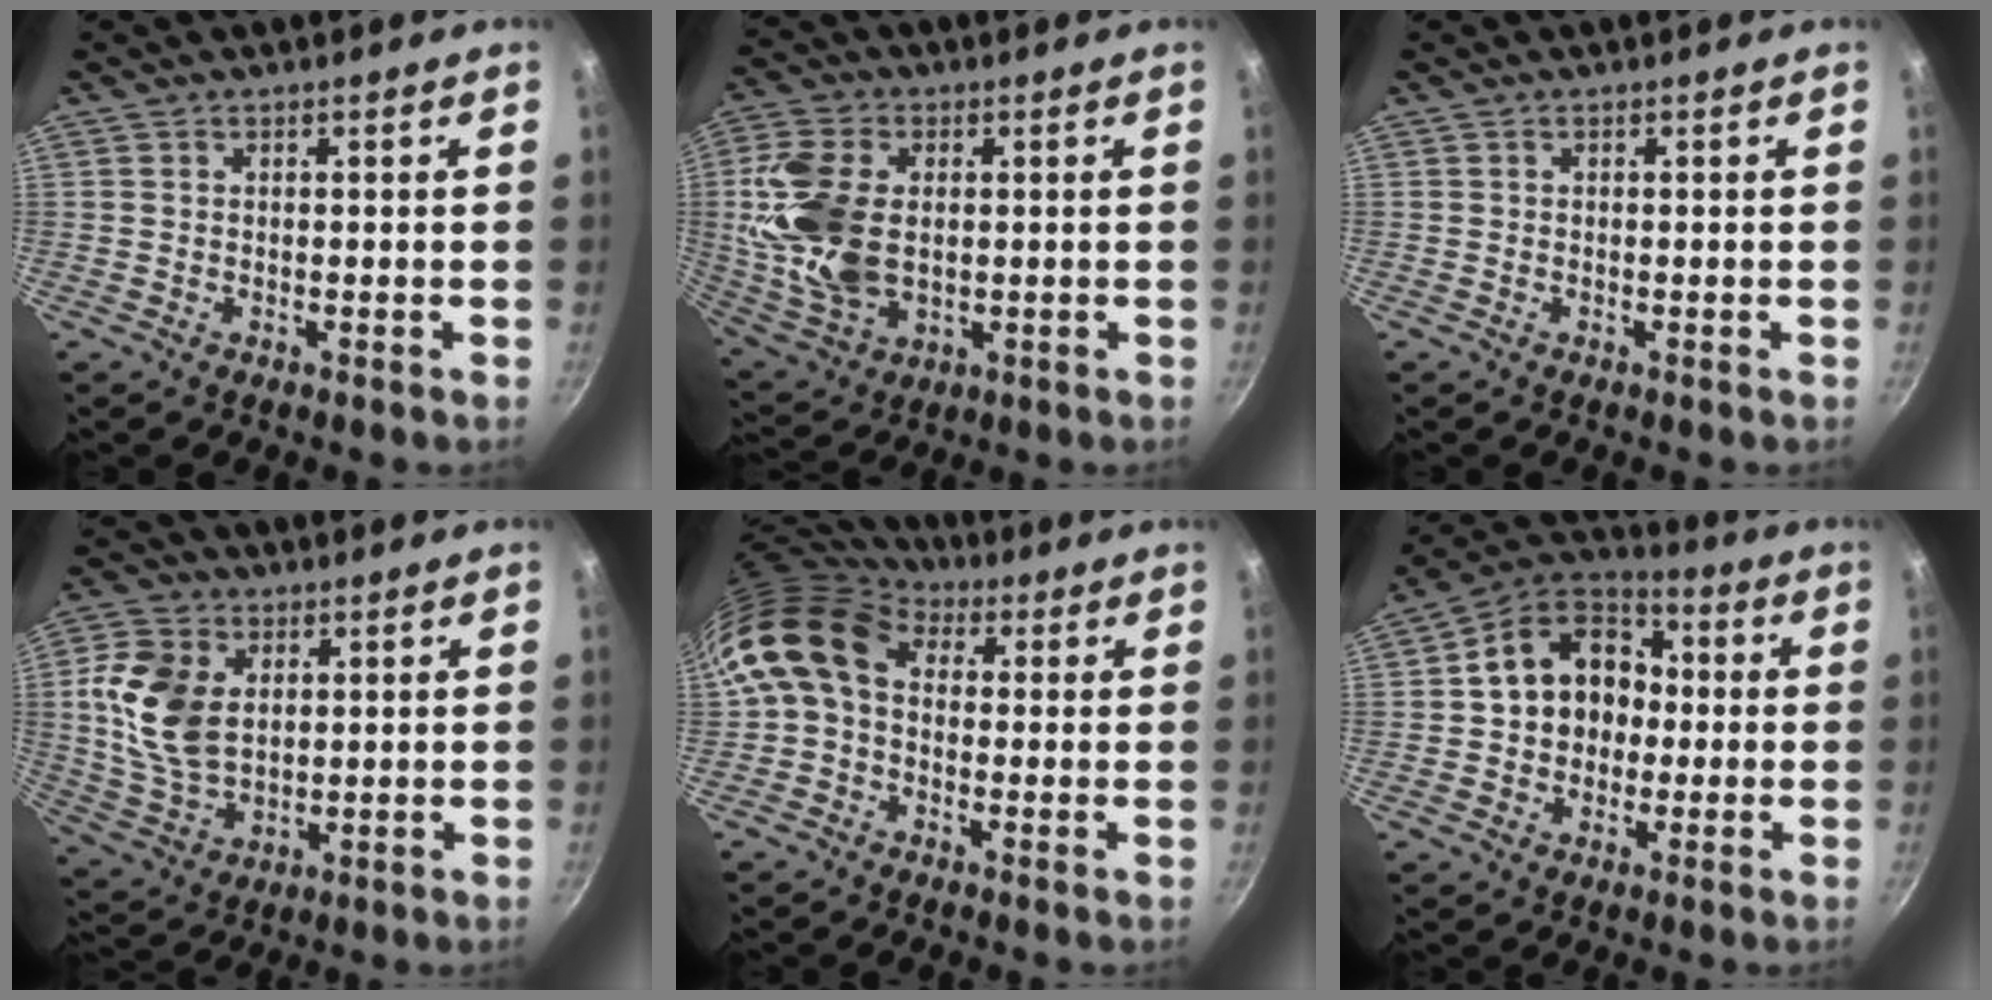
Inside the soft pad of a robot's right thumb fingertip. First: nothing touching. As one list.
[{"total": 16.3, "force": [1.2, 10.6, 12.3], "torque": [-0.238, -0.003, 0.029]}, {"total": 0.0}, {"total": 13.8, "force": [2.7, 9.4, 9.7], "torque": [-0.173, -0.012, 0.056]}, {"total": 11.2, "force": [1.5, 8.4, 7.3], "torque": [-0.120, 0.018, 0.004]}, {"total": 15.3, "force": [0.7, 12.2, 9.2], "torque": [-0.113, 0.039, -0.003]}]